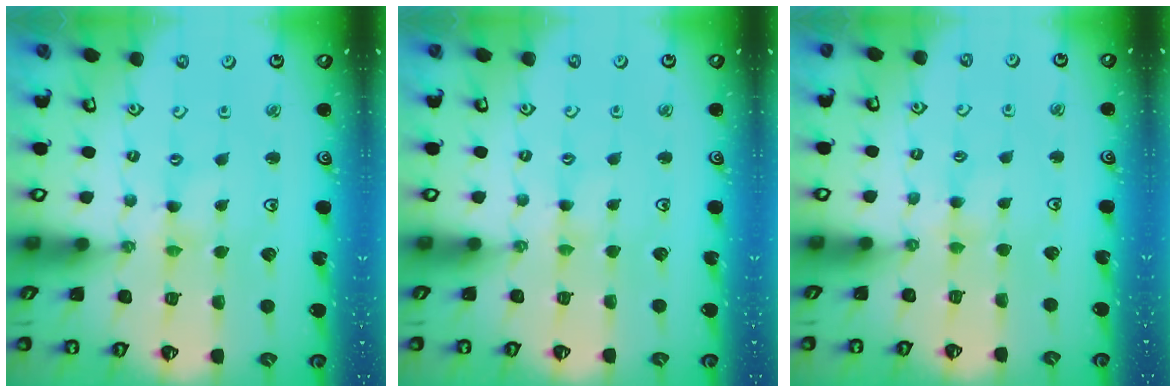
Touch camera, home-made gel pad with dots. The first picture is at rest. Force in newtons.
{"total": 1.5, "press": 1.5, "slide": 0.3}
{"total": 2.8, "press": 2.8, "slide": 0.4}